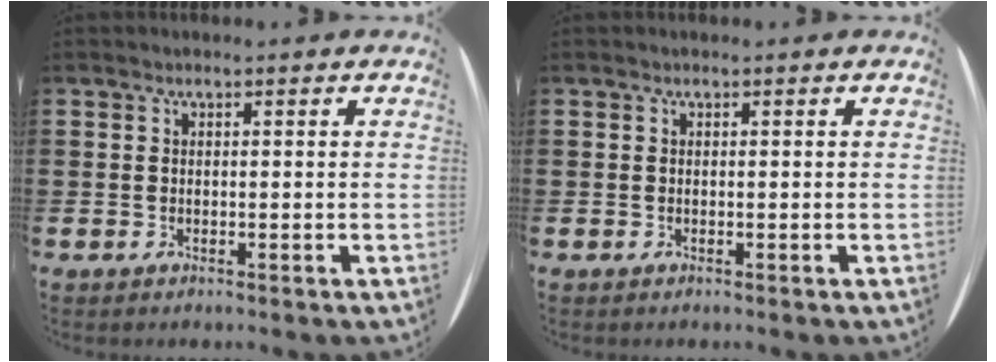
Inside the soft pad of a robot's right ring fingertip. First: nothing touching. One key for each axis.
{"total": 0.0}